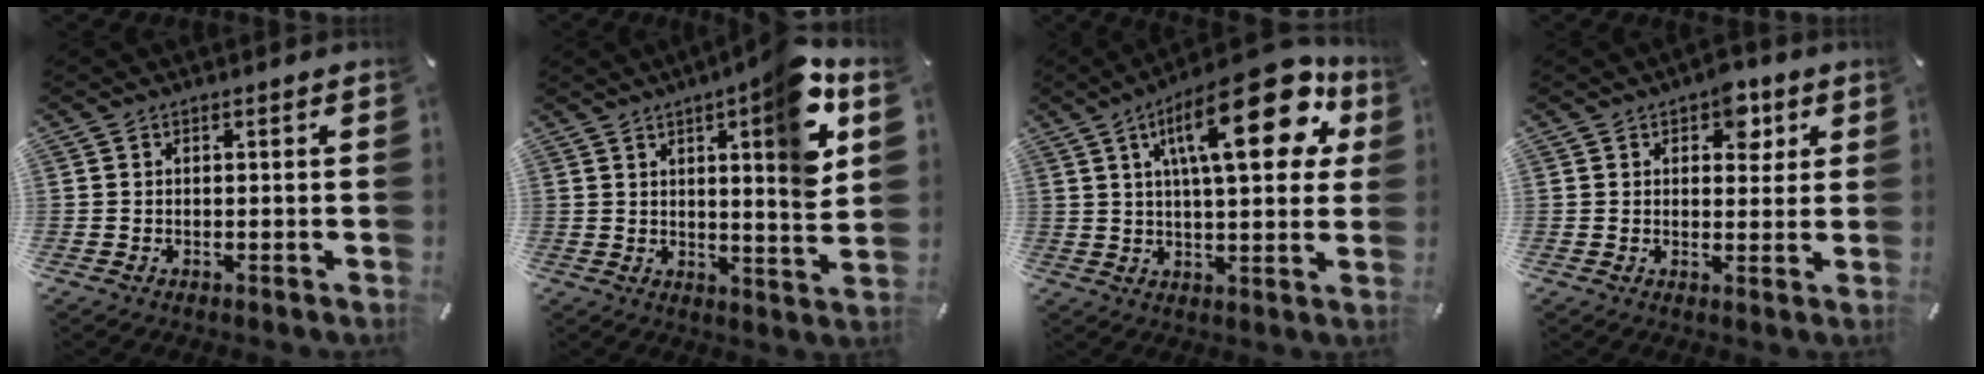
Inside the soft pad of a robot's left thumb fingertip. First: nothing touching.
{"total": 13.1, "force": [6.4, 2.4, 11.2], "torque": [-0.150, -0.041, 0.095]}
{"total": 24.4, "force": [10.2, 9.1, 20.3], "torque": [-0.315, -0.034, 0.151]}
{"total": 6.3, "force": [3.1, 4.2, 3.6], "torque": [-0.025, -0.009, 0.046]}